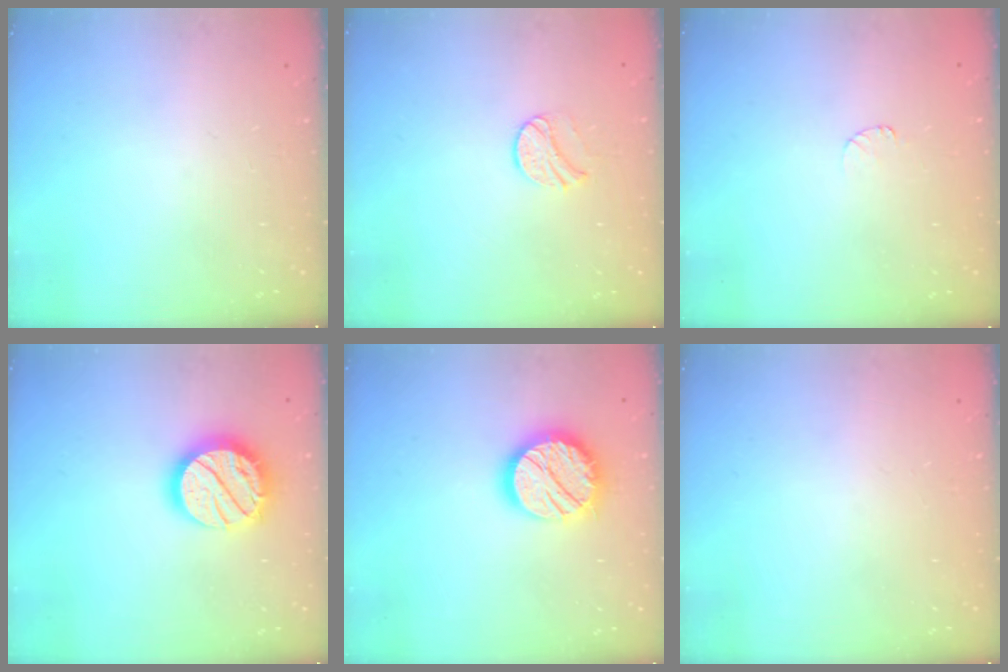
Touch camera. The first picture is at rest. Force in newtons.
{"total": 7.7, "press": 7.7, "slide": 0.7}
{"total": 3.5, "press": 3.4, "slide": 0.5}
{"total": 18.0, "press": 17.9, "slide": 1.4}
{"total": 16.4, "press": 16.4, "slide": 1.3}
{"total": 0.7, "press": 0.7, "slide": 0.1}